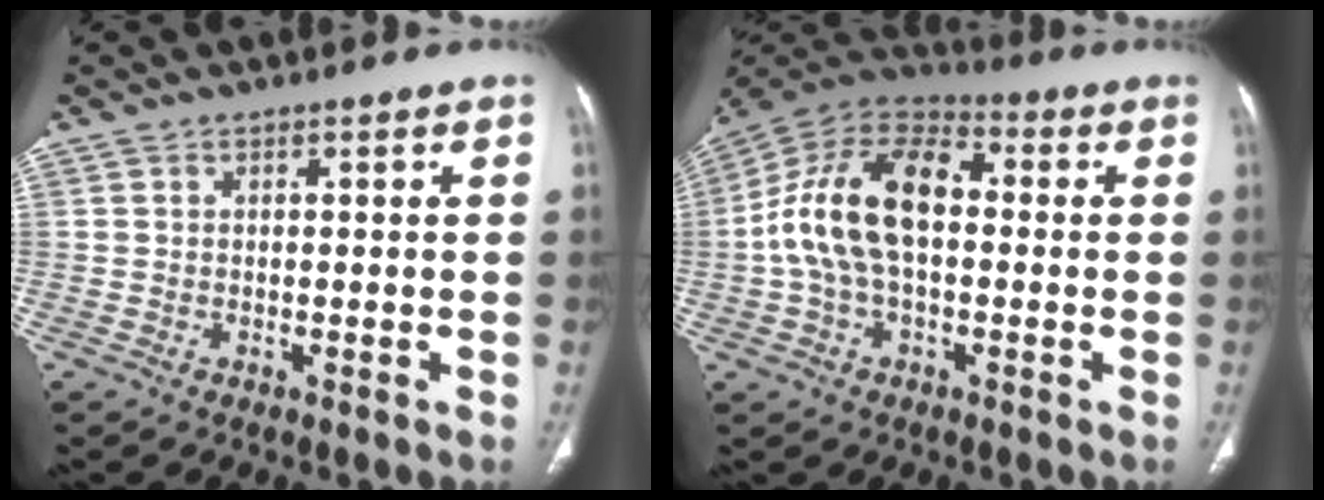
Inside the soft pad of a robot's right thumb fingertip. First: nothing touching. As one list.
[{"total": 17.2, "force": [0.2, 10.1, 13.9], "torque": [-0.261, 0.040, -0.006]}]